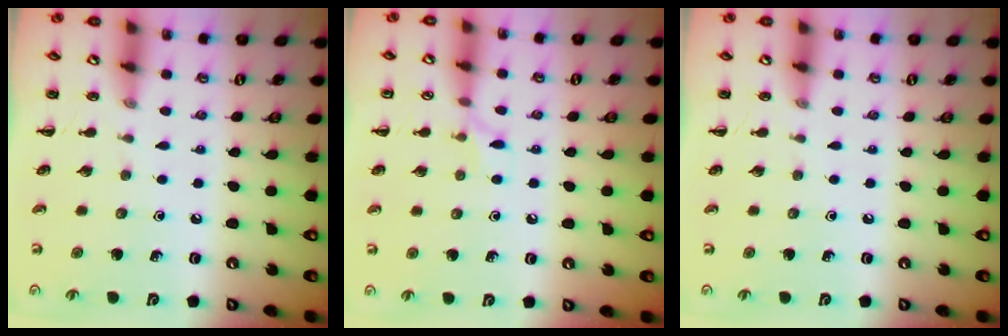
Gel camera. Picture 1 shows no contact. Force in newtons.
{"total": 5.4, "press": 5.0, "slide": 2.0}
{"total": 0.0}